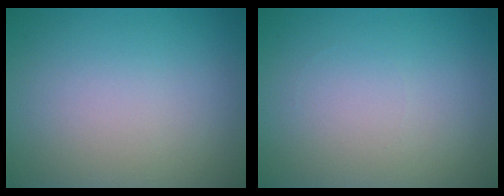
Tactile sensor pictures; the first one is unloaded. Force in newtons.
{"total": 0.0}